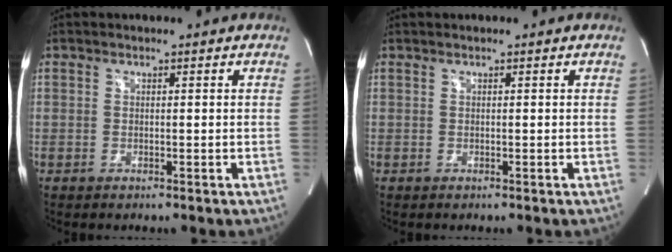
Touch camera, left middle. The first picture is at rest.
{"total": 0.0}